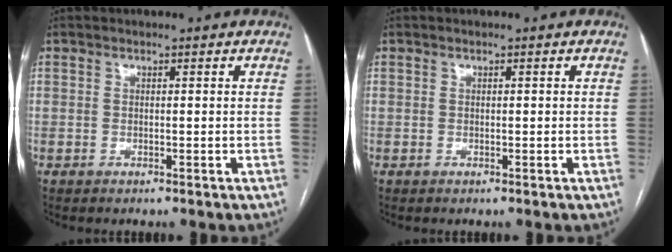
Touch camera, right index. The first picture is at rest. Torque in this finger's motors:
{"motor_torque": [0.29, 0.16, 0.08, 0.01]}